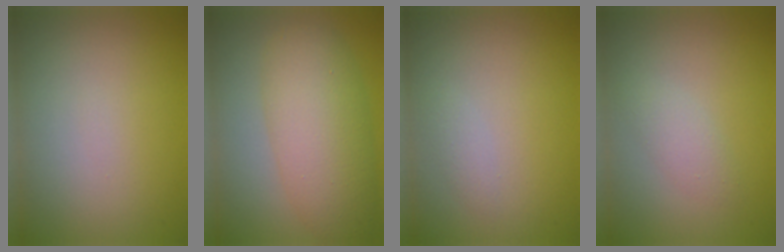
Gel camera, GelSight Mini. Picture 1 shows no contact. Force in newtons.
{"total": 6.9, "press": 6.9, "slide": 0.1}
{"total": 0.8, "press": 0.8, "slide": 0.0}
{"total": 1.6, "press": 1.6, "slide": 0.1}